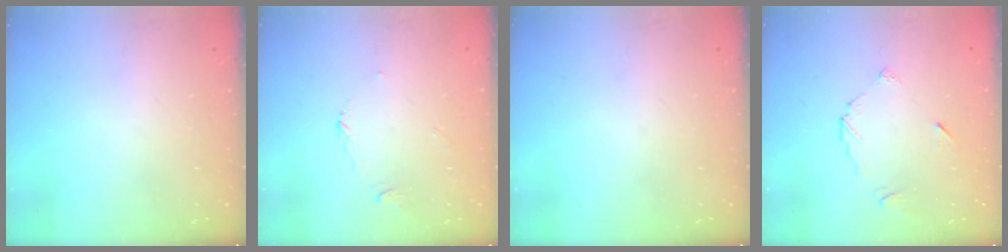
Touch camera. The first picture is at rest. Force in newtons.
{"total": 3.3, "press": 3.2, "slide": 0.4}
{"total": 0.0}
{"total": 4.5, "press": 4.5, "slide": 0.5}